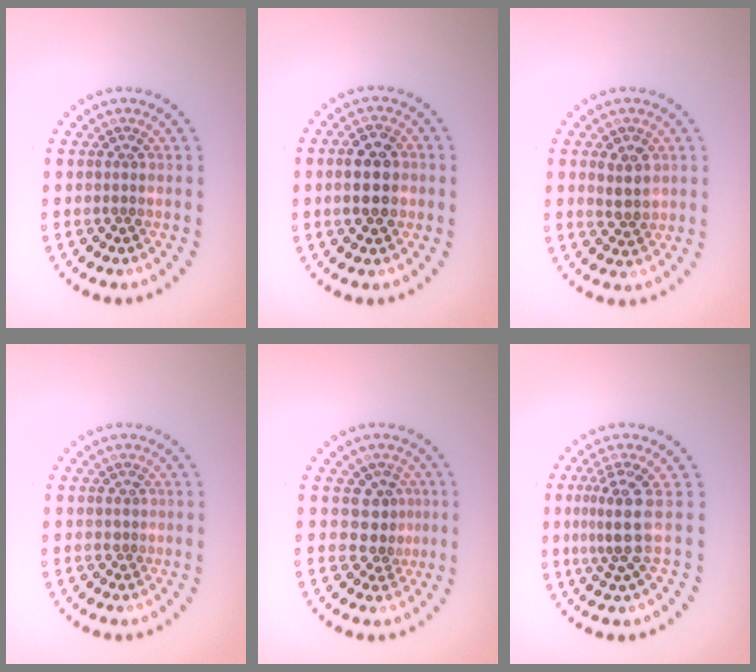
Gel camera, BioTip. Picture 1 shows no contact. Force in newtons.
{"total": 3.6, "press": 3.6, "slide": 0.2}
{"total": 2.5, "press": 2.5, "slide": 0.4}
{"total": 0.5, "press": 0.2, "slide": 0.5}
{"total": 2.4, "press": 2.0, "slide": 1.4}
{"total": 3.2, "press": 2.4, "slide": 2.1}